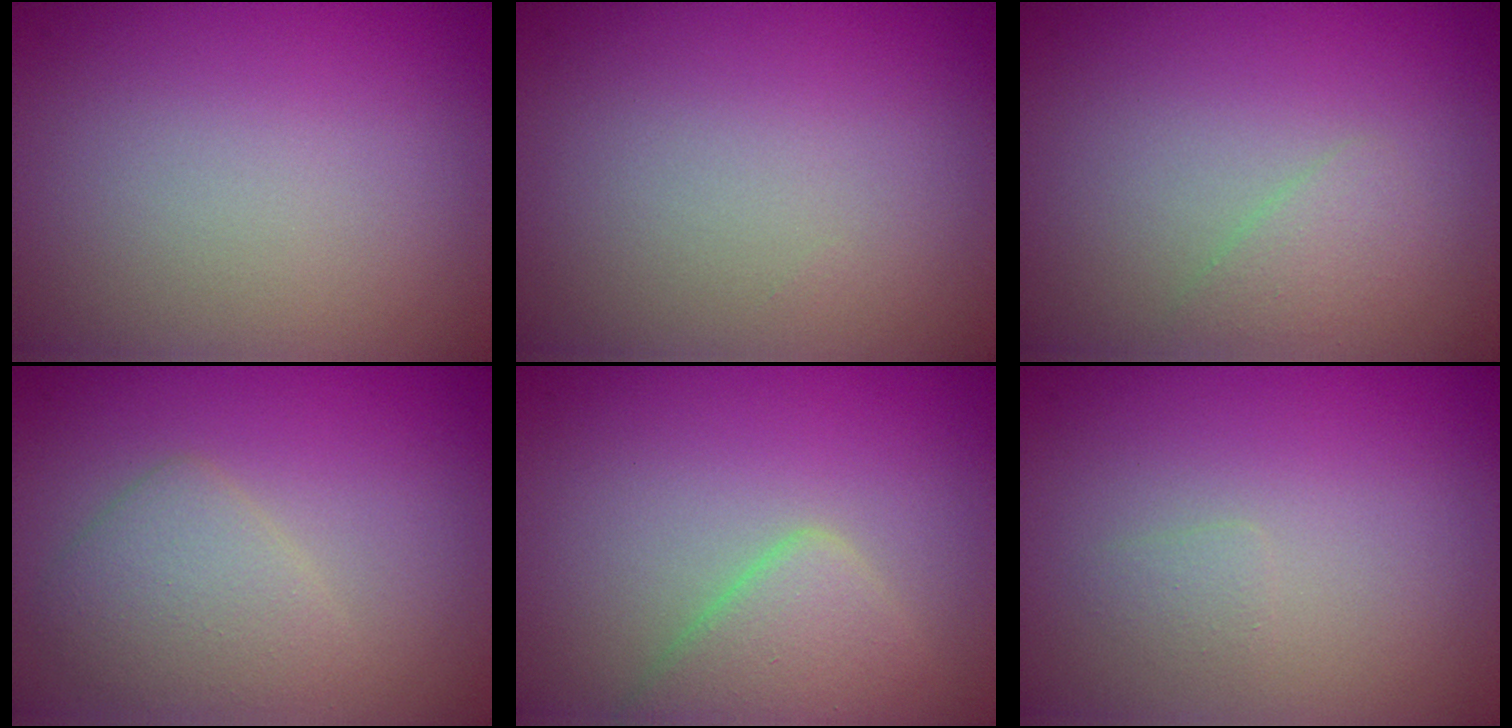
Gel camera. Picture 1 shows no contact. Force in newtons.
{"total": 0.0}
{"total": 1.2, "press": 1.2, "slide": 0.0}
{"total": 2.9, "press": 2.9, "slide": 0.2}
{"total": 3.1, "press": 3.1, "slide": 0.0}
{"total": 0.7, "press": 0.7, "slide": 0.1}